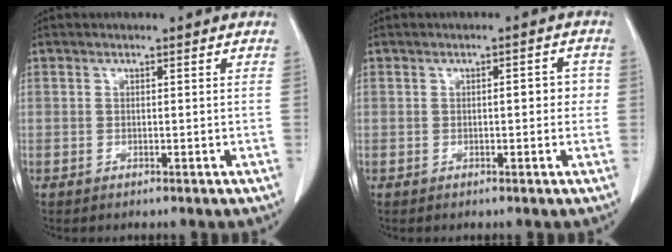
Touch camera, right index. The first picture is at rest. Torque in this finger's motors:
{"motor_torque": [0.40, -0.09, 0.23, 0.05]}